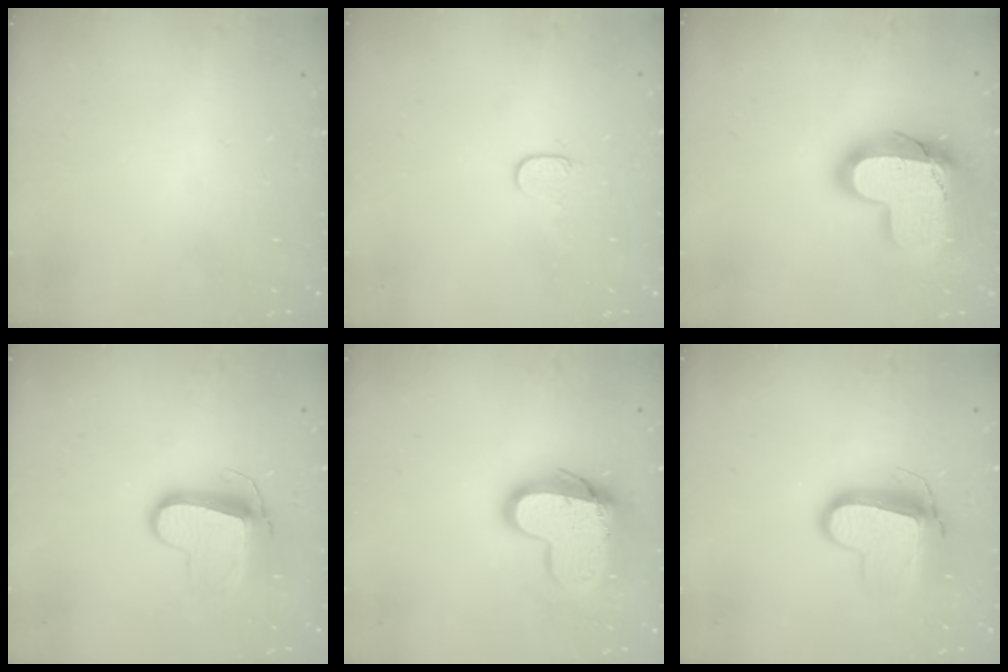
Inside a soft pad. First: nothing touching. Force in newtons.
{"total": 4.0, "press": 4.0, "slide": 0.4}
{"total": 24.2, "press": 24.2, "slide": 1.6}
{"total": 10.9, "press": 10.8, "slide": 0.6}
{"total": 13.5, "press": 13.5, "slide": 1.2}
{"total": 11.7, "press": 11.6, "slide": 1.3}